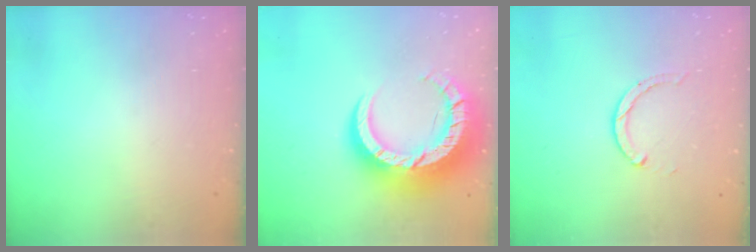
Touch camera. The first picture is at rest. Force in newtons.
{"total": 17.5, "press": 17.4, "slide": 1.5}
{"total": 1.9, "press": 1.9, "slide": 0.2}